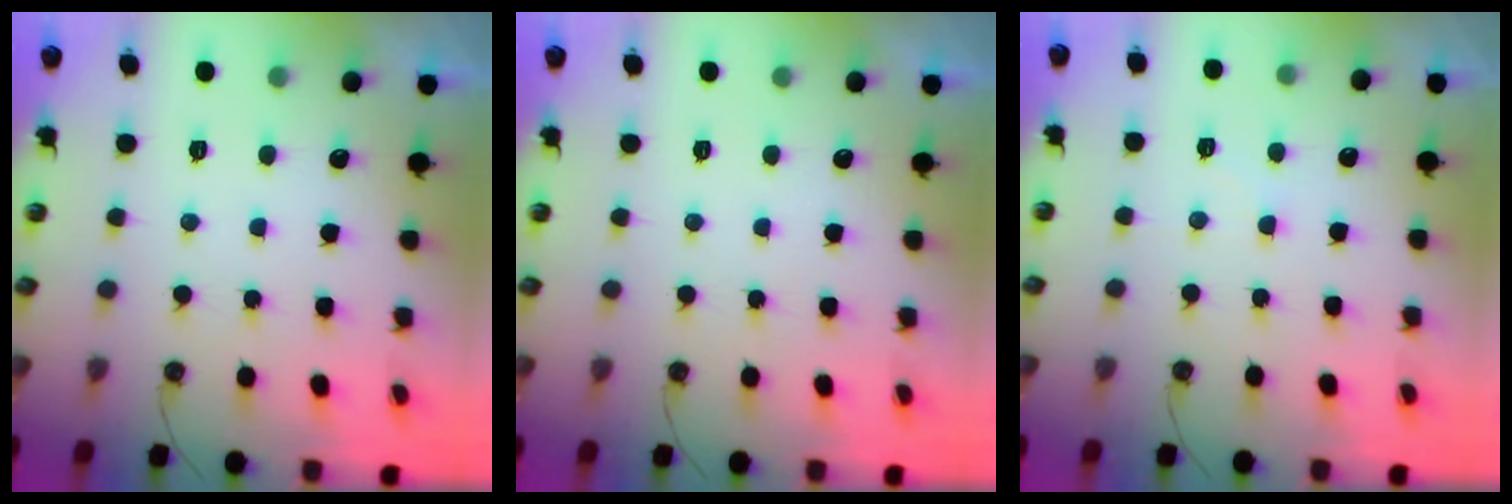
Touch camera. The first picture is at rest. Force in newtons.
{"total": 0.0}
{"total": 3.2, "press": 3.1, "slide": 0.4}